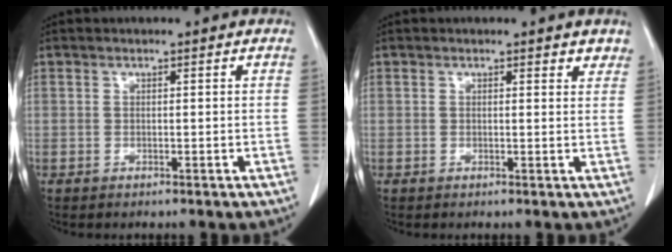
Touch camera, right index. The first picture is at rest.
{"total": 1.7, "force": [1.5, 0.6, 0.6], "torque": [-0.003, -0.005, 0.010]}